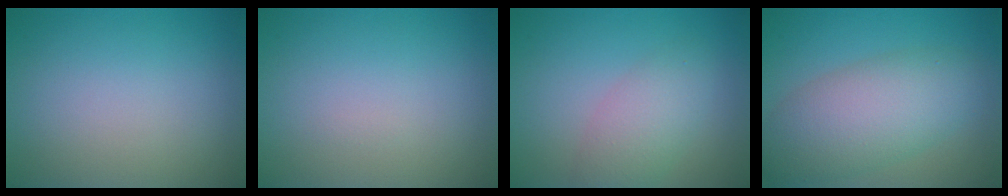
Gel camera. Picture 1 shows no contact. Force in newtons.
{"total": 0.0}
{"total": 3.4, "press": 3.4, "slide": 0.2}
{"total": 6.8, "press": 6.8, "slide": 0.3}